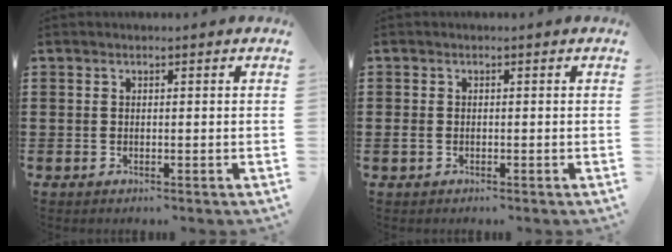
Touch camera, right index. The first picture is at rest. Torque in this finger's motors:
{"motor_torque": [1.05, 1.08, 0.12, 0.03]}